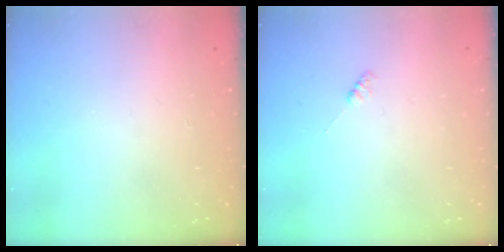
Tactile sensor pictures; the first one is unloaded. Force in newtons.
{"total": 1.9, "press": 1.9, "slide": 0.3}